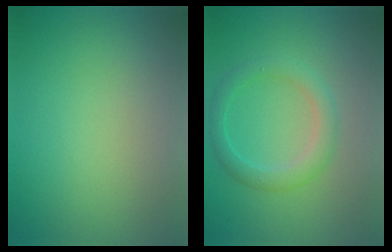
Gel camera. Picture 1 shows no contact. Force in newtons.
{"total": 2.8, "press": 2.8, "slide": 0.0}